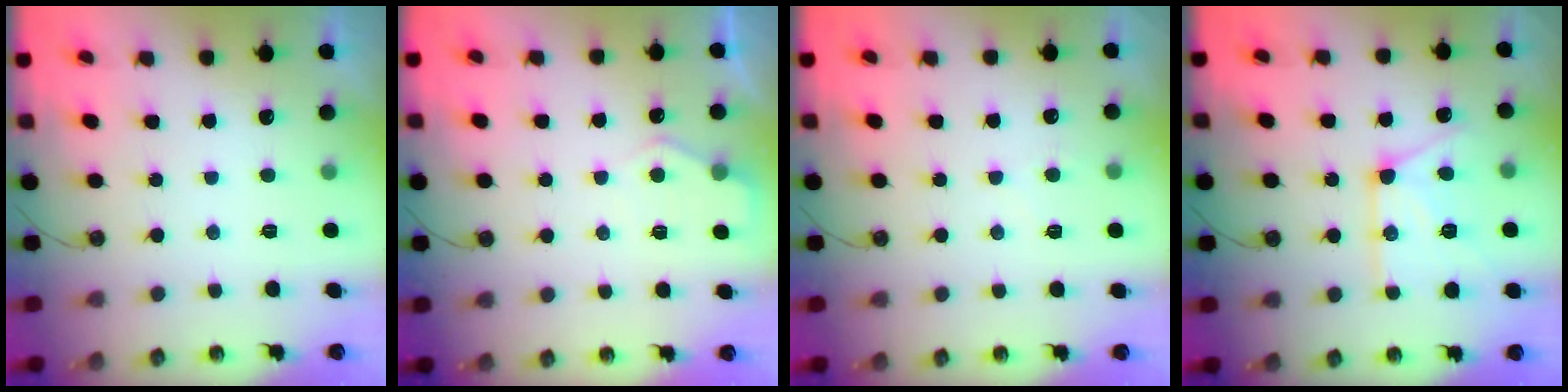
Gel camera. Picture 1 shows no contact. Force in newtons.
{"total": 5.2, "press": 5.2, "slide": 0.4}
{"total": 4.8, "press": 4.7, "slide": 0.6}
{"total": 14.9, "press": 14.8, "slide": 1.1}